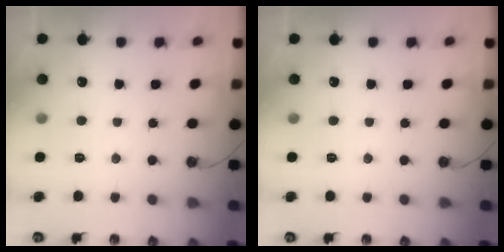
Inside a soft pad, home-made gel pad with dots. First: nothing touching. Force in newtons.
{"total": 0.0}